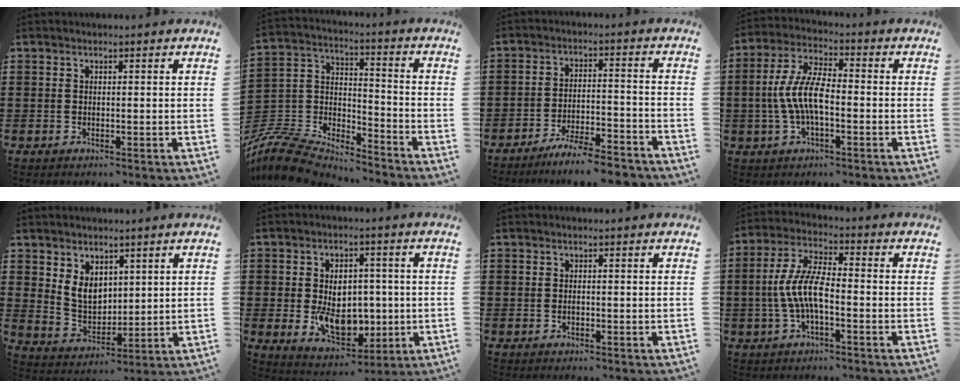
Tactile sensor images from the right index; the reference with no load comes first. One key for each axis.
{"total": 9.3, "fx": -8.7, "fy": 2.2, "fz": 2.2, "tx": -0.076, "ty": -0.002, "tz": -0.179}
{"total": 6.4, "fx": -5.9, "fy": 0.2, "fz": 2.5, "tx": -0.046, "ty": -0.001, "tz": -0.111}
{"total": 8.5, "fx": -1.5, "fy": 3.3, "fz": 7.7, "tx": -0.174, "ty": -0.006, "tz": -0.034}
{"total": 6.0, "fx": 2.7, "fy": 4.4, "fz": 3.0, "tx": -0.066, "ty": 0.006, "tz": 0.051}
{"total": 9.1, "fx": -1.0, "fy": 6.4, "fz": 6.4, "tx": -0.106, "ty": 0.001, "tz": -0.020}
{"total": 0.7, "fx": -0.2, "fy": 0.4, "fz": 0.6, "tx": -0.013, "ty": -0.001, "tz": -0.003}
{"total": 8.2, "fx": -1.8, "fy": 2.8, "fz": 7.5, "tx": -0.170, "ty": -0.009, "tz": -0.039}